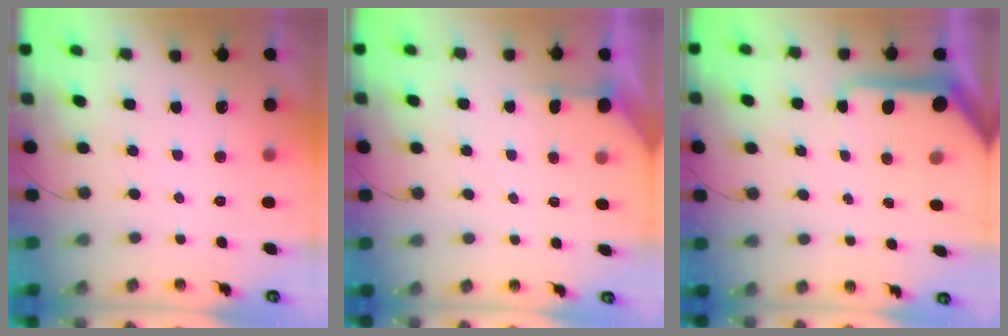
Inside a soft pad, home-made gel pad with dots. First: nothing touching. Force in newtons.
{"total": 1.5, "press": 1.5, "slide": 0.2}
{"total": 9.8, "press": 9.8, "slide": 1.1}